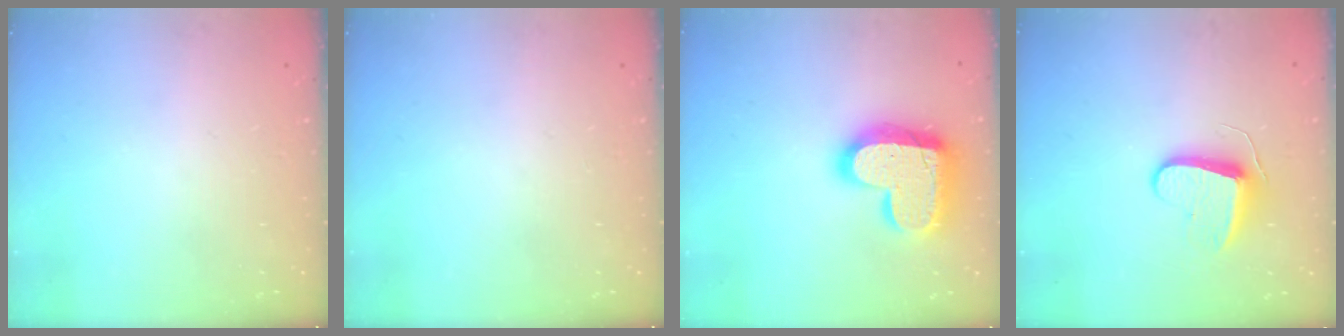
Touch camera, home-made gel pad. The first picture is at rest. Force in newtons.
{"total": 0.0}
{"total": 20.2, "press": 20.1, "slide": 1.3}
{"total": 8.8, "press": 8.8, "slide": 0.2}